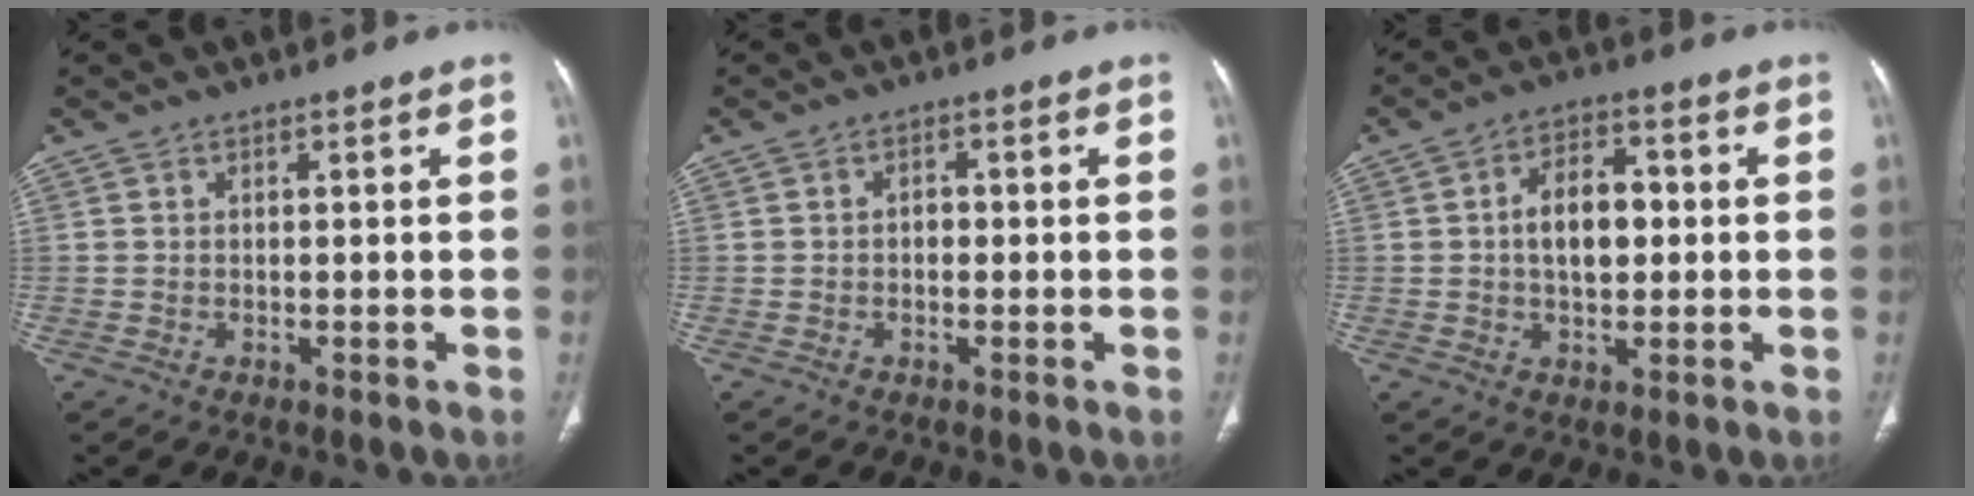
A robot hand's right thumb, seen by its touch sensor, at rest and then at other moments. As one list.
[{"total": 1.4, "force": [-0.3, 1.1, 0.9], "torque": [-0.005, 0.006, -0.008]}, {"total": 8.2, "force": [0.3, 5.0, 6.5], "torque": [-0.090, 0.018, -0.001]}]